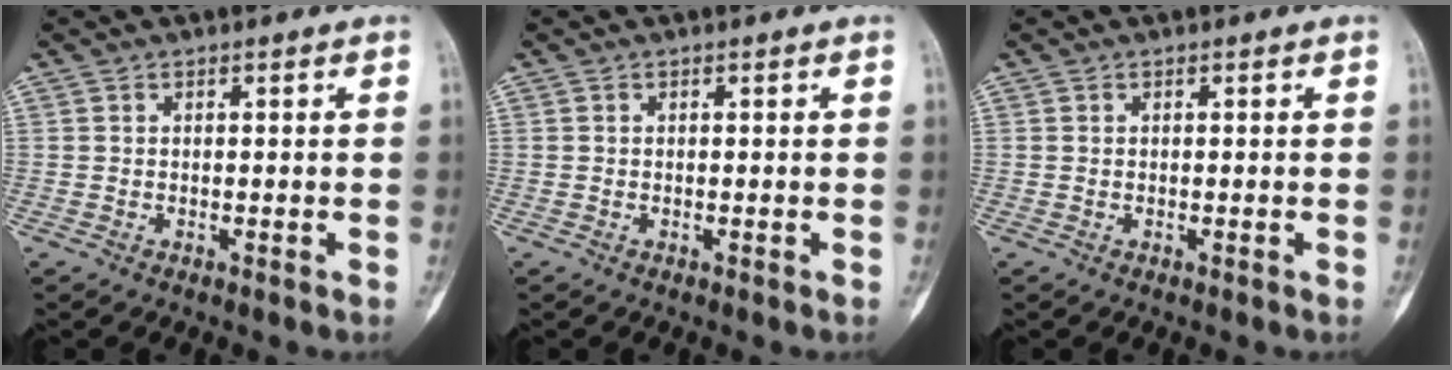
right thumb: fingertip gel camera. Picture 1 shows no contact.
{"total": 0.0}
{"total": 0.0}